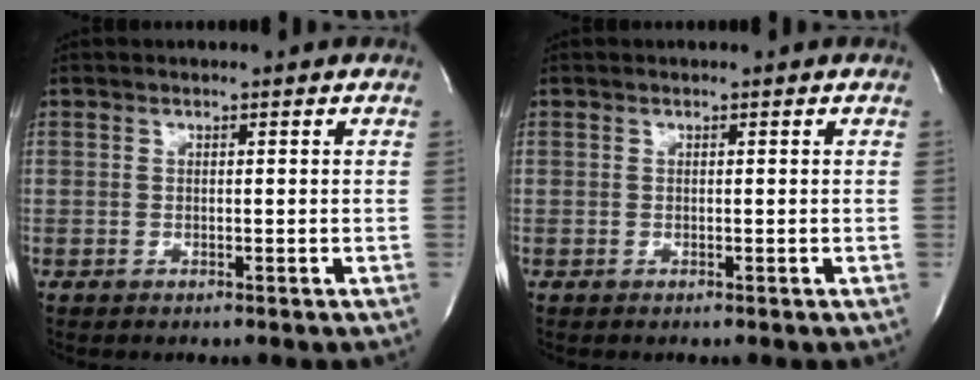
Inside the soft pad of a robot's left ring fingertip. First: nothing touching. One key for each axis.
{"total": 0.0}